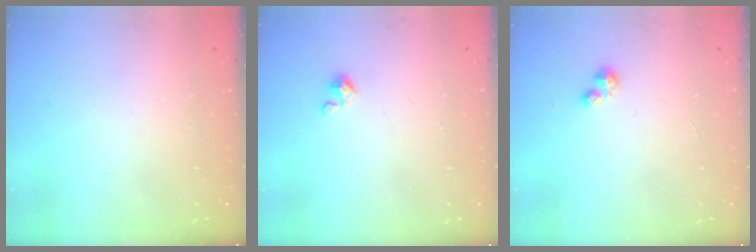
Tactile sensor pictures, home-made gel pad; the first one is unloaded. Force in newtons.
{"total": 2.5, "press": 2.5, "slide": 0.3}
{"total": 2.0, "press": 2.0, "slide": 0.2}